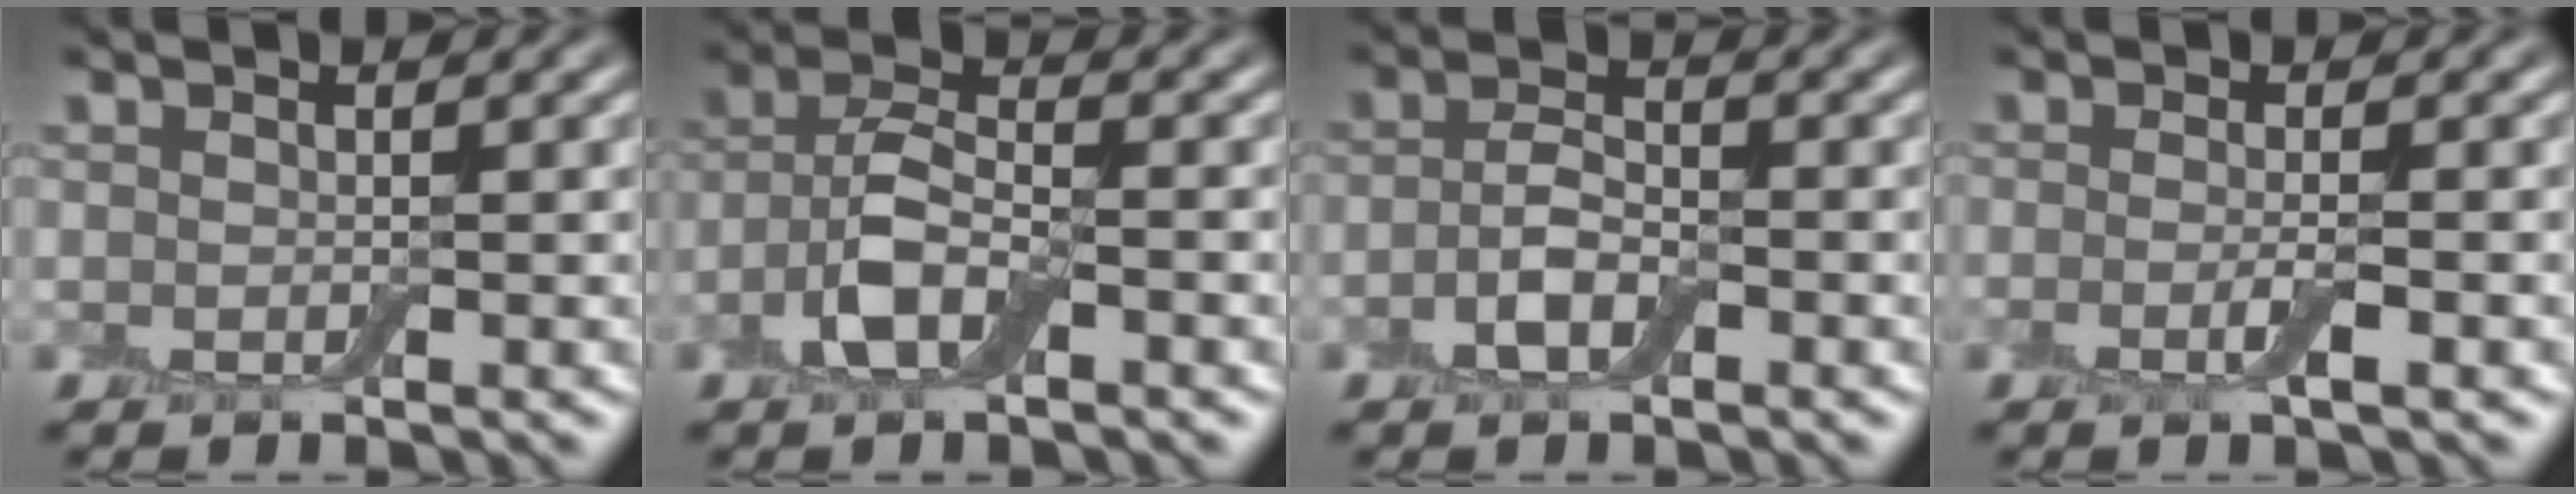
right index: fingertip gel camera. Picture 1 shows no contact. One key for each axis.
{"total": 4.2, "fx": -1.8, "fy": 1.8, "fz": 3.4, "tx": -0.072, "ty": 0.008, "tz": -0.043}
{"total": 2.8, "fx": -1.1, "fy": 1.3, "fz": 2.2, "tx": -0.045, "ty": 0.003, "tz": -0.027}
{"total": 2.0, "fx": -0.6, "fy": 0.4, "fz": 1.9, "tx": -0.038, "ty": -0.007, "tz": -0.015}